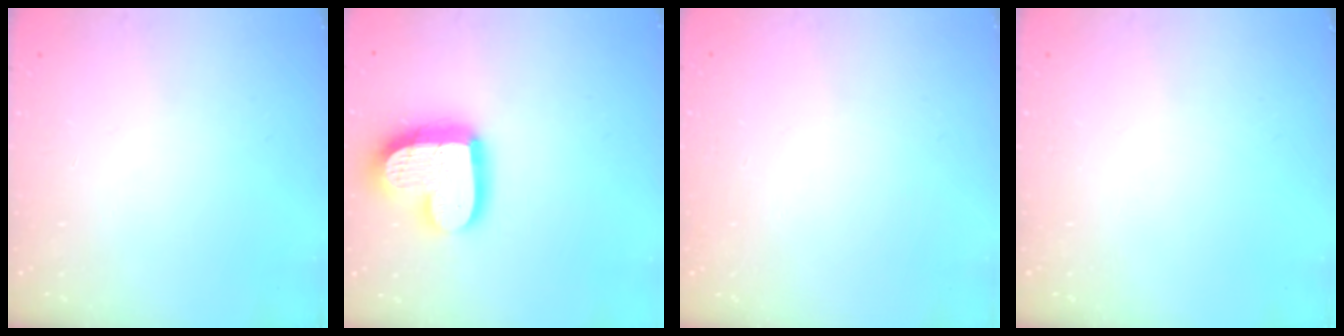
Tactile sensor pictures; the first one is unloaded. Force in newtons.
{"total": 17.9, "press": 17.8, "slide": 1.7}
{"total": 0.8, "press": 0.4, "slide": 0.7}
{"total": 0.0}